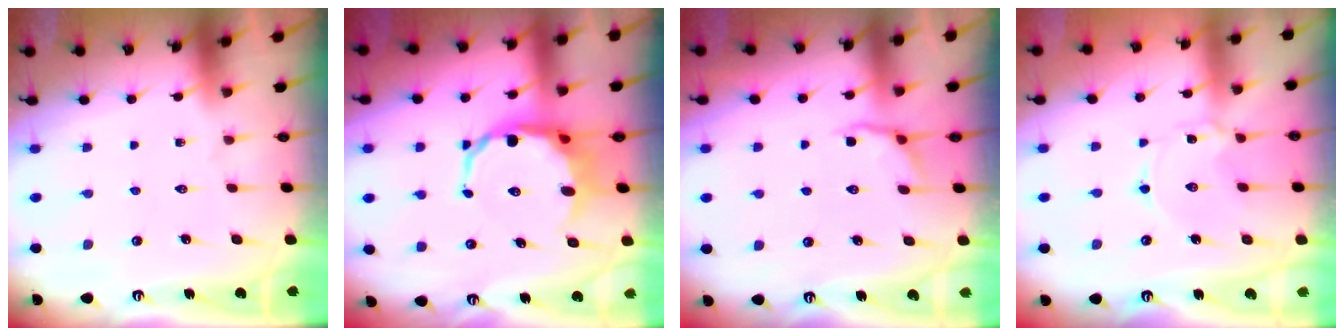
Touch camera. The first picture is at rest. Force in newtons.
{"total": 9.7, "press": 9.3, "slide": 2.8}
{"total": 2.6, "press": 1.4, "slide": 2.2}
{"total": 3.5, "press": 3.5, "slide": 0.1}